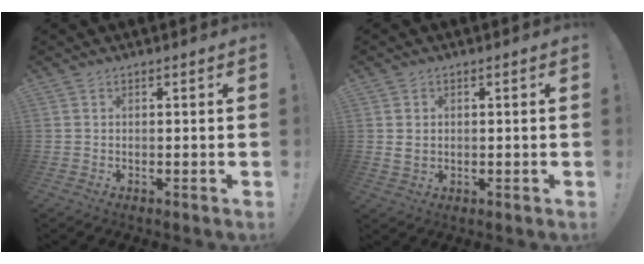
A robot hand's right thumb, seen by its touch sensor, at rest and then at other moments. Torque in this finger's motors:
{"motor_torque": [-0.08, -0.26, 0.09, -0.04, 0.12]}